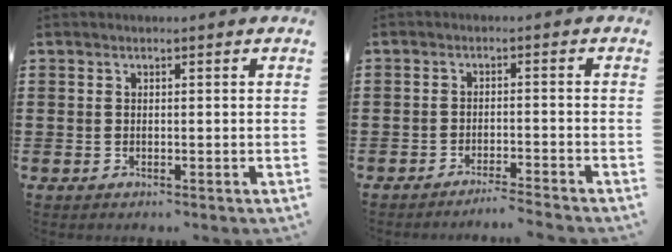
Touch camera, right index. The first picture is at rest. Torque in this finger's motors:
{"motor_torque": [-0.11, 0.40, -0.02, 0.00]}